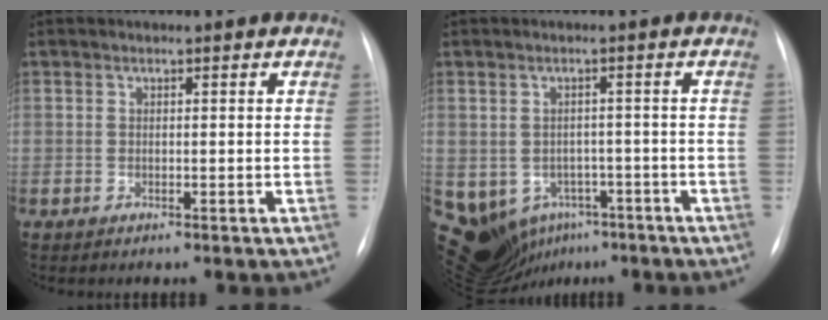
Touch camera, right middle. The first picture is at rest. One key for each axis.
{"total": 17.7, "fx": -8.1, "fy": 14.0, "fz": 7.0, "tx": -0.197, "ty": 0.010, "tz": -0.094}